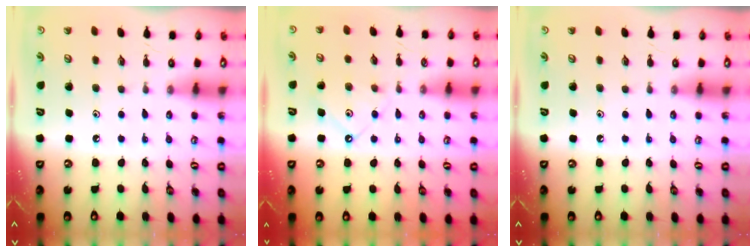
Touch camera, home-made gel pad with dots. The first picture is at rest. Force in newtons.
{"total": 6.7, "press": 6.7, "slide": 0.8}
{"total": 0.0}